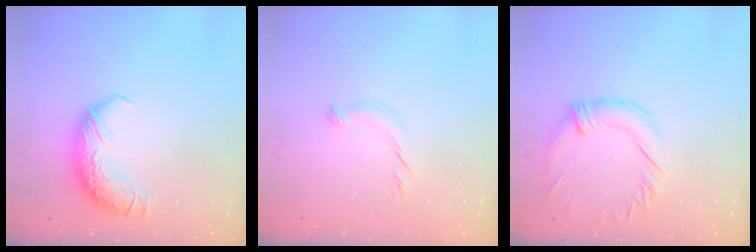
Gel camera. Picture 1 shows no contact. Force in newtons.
{"total": 5.9, "press": 5.8, "slide": 1.3}
{"total": 1.3, "press": 0.2, "slide": 1.2}